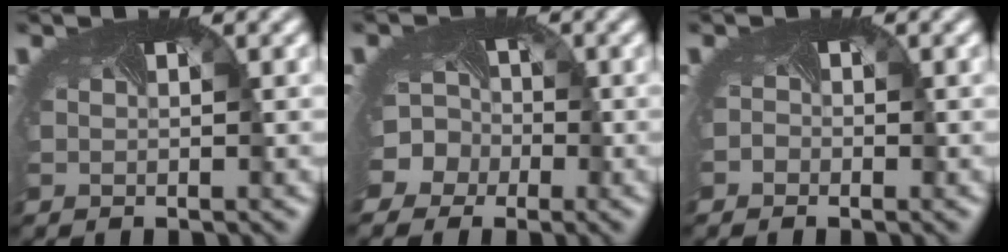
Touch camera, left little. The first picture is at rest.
{"total": 8.0, "force": [-2.7, 7.0, 2.7], "torque": [-0.061, -0.017, -0.058]}
{"total": 0.8, "force": [-0.5, 0.6, -0.1], "torque": [0.005, -0.006, -0.011]}